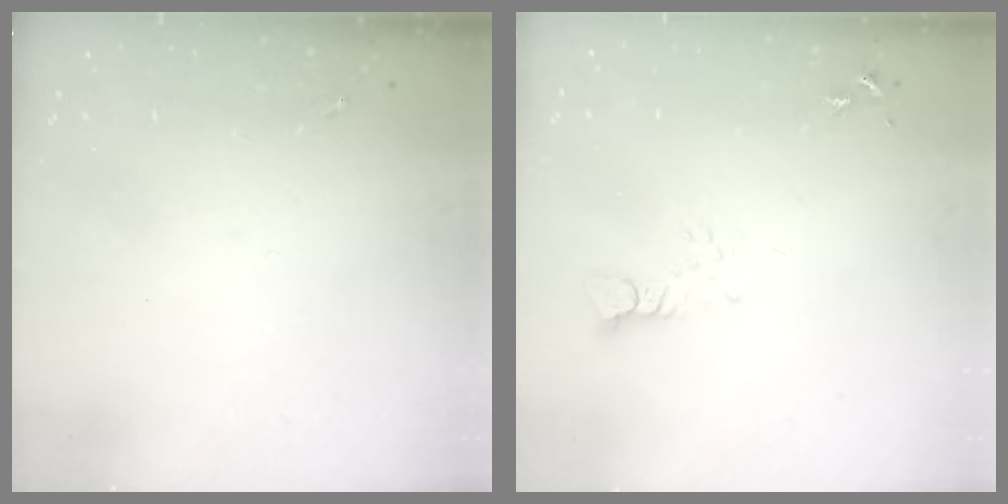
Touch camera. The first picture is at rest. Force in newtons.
{"total": 3.2, "press": 3.2, "slide": 0.3}